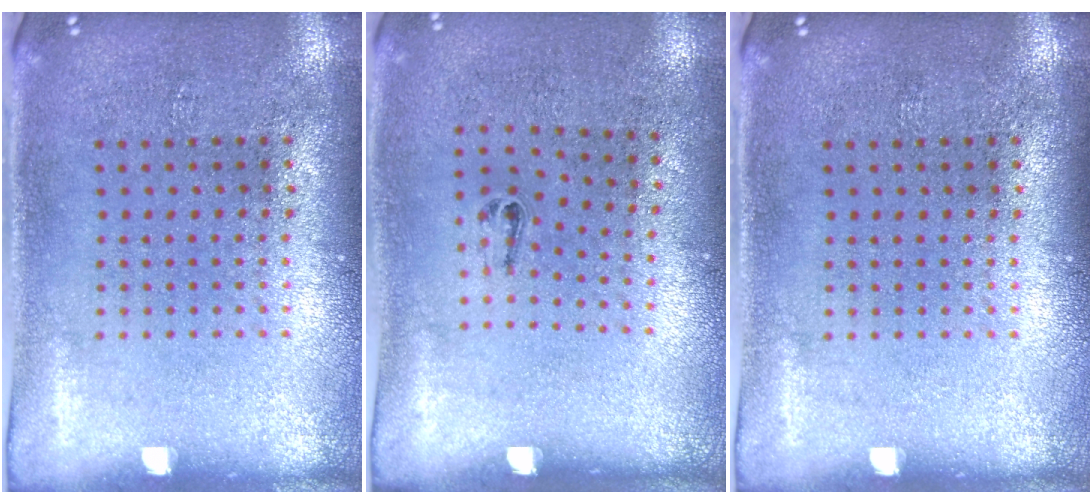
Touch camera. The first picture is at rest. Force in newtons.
{"total": 0.5, "press": 0.3, "slide": 0.5}
{"total": 0.0}